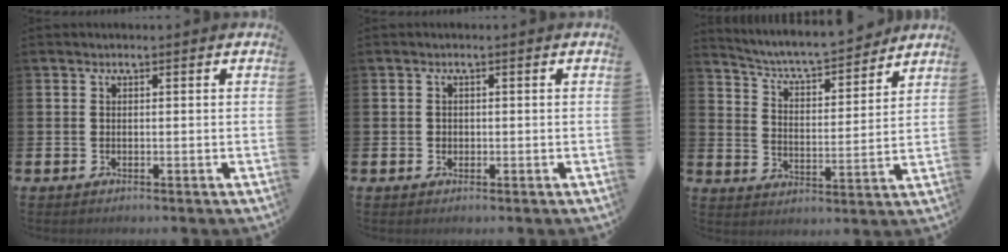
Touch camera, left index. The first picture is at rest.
{"total": 0.8, "force": [0.1, 0.8, 0.2], "torque": [0.004, 0.005, -0.002]}
{"total": 6.3, "force": [6.1, 0.6, 1.7], "torque": [-0.066, -0.048, 0.101]}